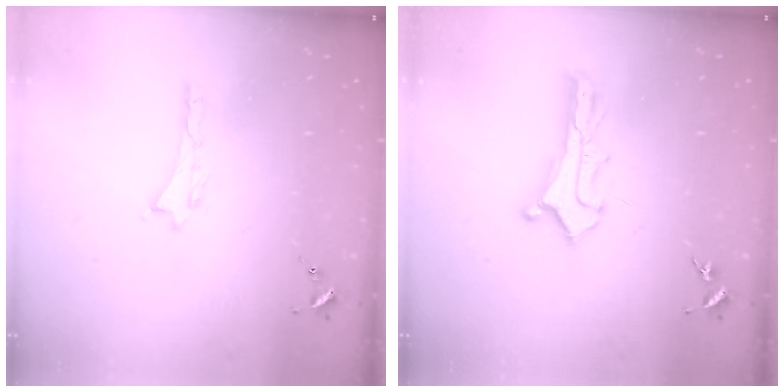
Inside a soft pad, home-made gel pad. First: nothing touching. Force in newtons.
{"total": 2.6, "press": 2.6, "slide": 0.2}